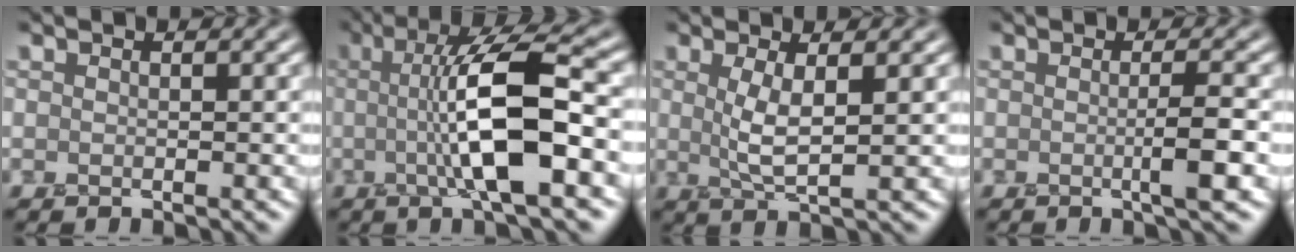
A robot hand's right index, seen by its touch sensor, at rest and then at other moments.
{"total": 8.6, "force": [-0.3, 1.9, 8.4], "torque": [-0.129, -0.001, -0.007]}
{"total": 3.0, "force": [0.7, 0.6, 2.8], "torque": [-0.060, -0.007, 0.014]}
{"total": 2.3, "force": [-0.5, 0.1, 2.2], "torque": [-0.039, -0.006, -0.009]}